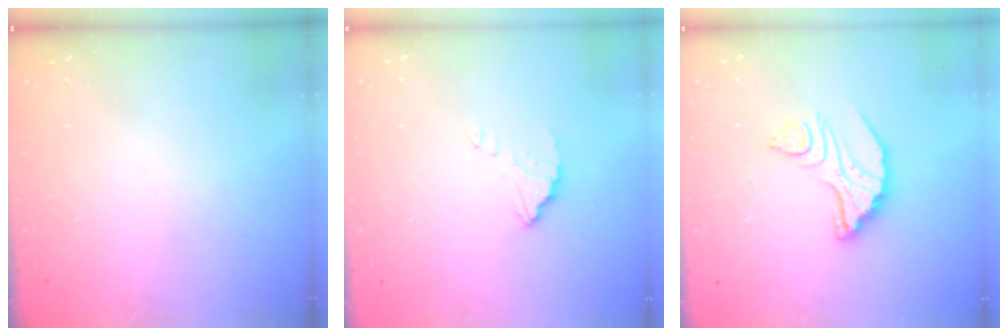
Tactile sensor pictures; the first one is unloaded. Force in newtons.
{"total": 2.5, "press": 2.5, "slide": 0.2}
{"total": 10.0, "press": 9.9, "slide": 0.9}